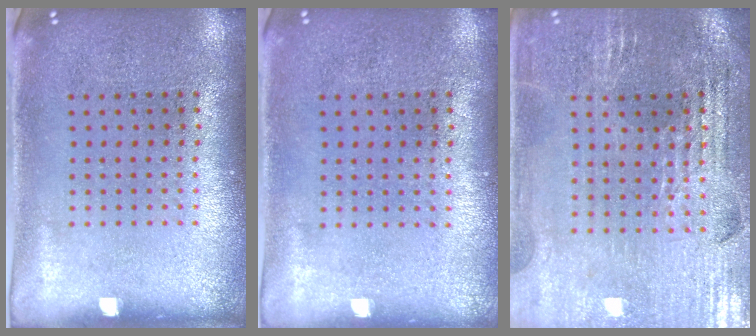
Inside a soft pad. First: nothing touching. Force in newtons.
{"total": 0.0}
{"total": 2.9, "press": 2.8, "slide": 0.5}